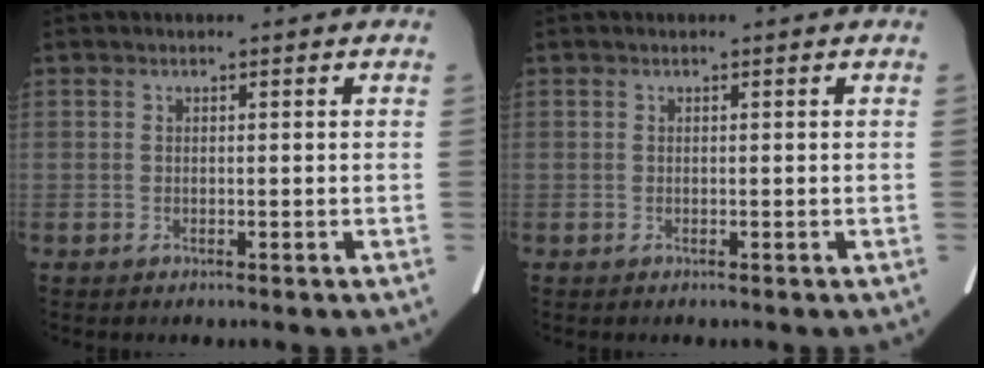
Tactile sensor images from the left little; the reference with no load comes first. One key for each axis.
{"total": 0.0}